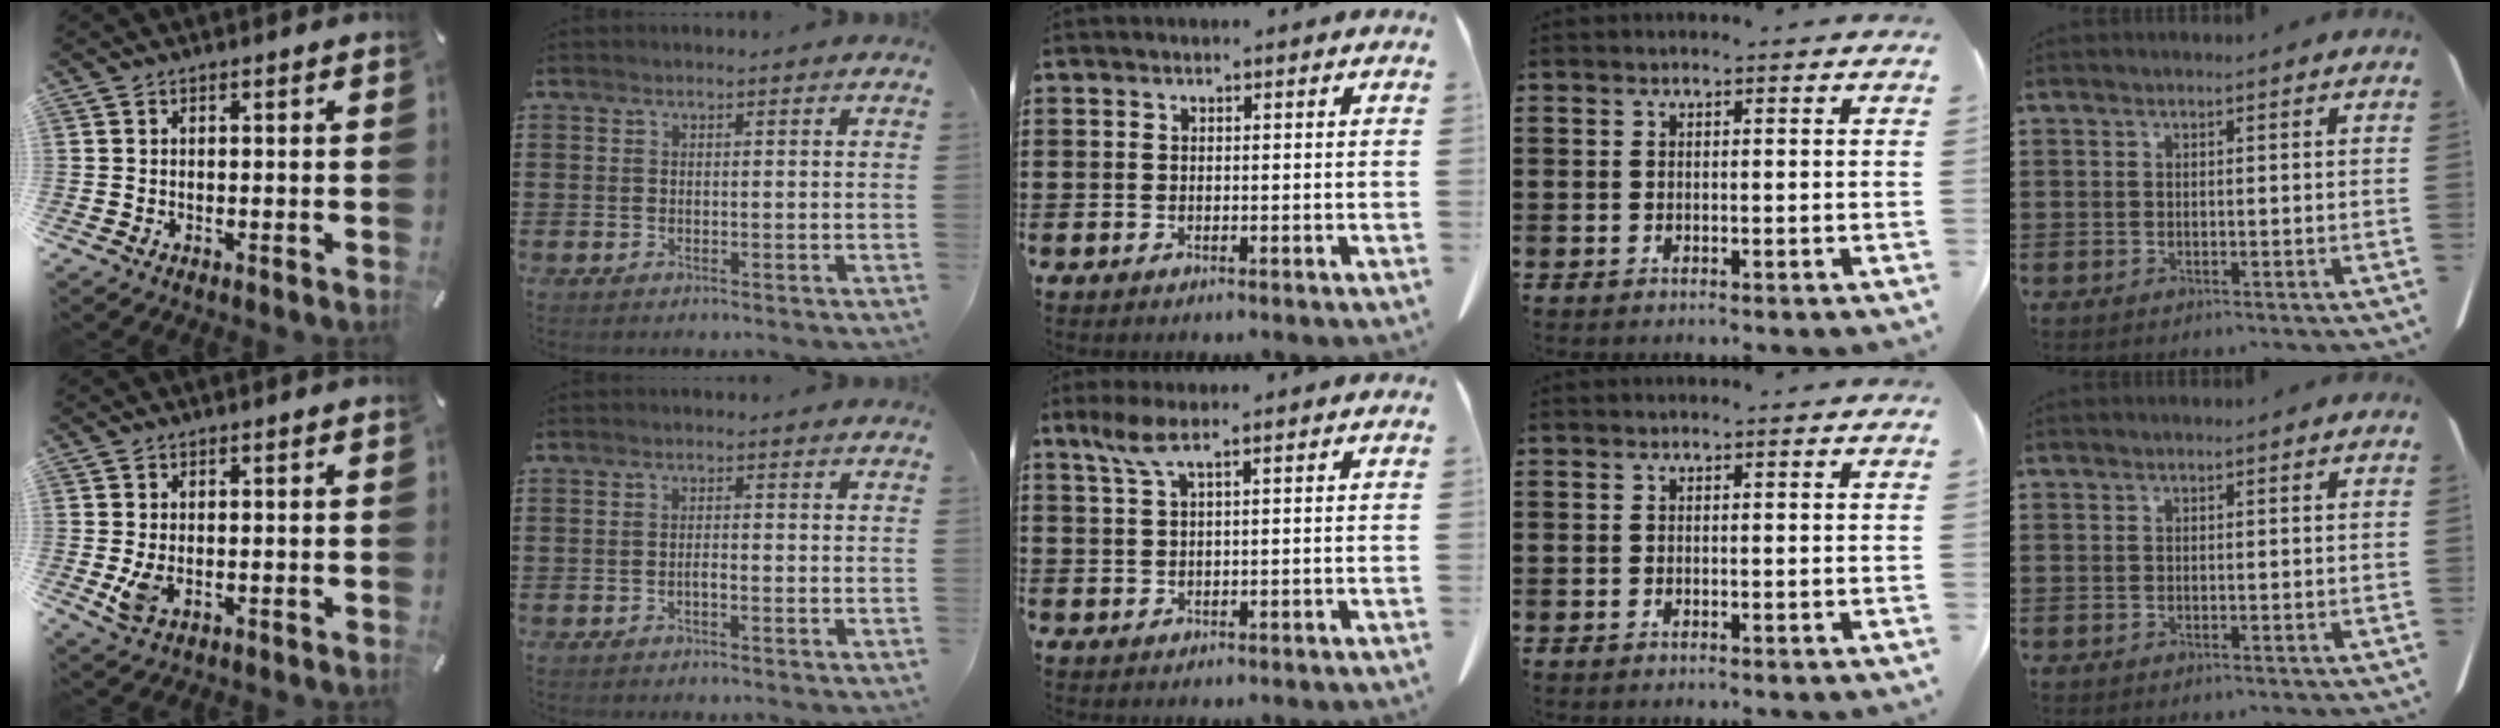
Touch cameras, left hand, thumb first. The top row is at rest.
{"thumb": {"total": 4.3, "force": [-0.5, 2.4, 3.6], "torque": [-0.072, -0.005, -0.011]}, "index": {"total": 1.1, "force": [-0.6, 0.2, 0.9], "torque": [-0.019, -0.002, -0.011]}, "middle": {"total": 3.2, "force": [1.9, 0.4, 2.5], "torque": [-0.062, -0.002, 0.032]}}